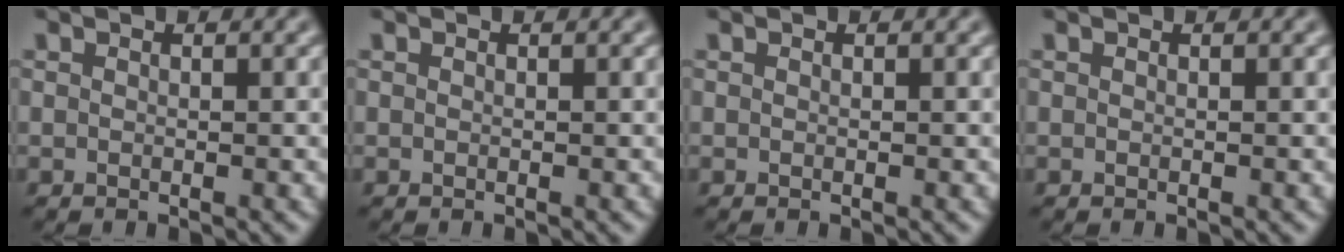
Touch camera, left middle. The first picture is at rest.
{"total": 0.0}
{"total": 0.0}
{"total": 0.0}